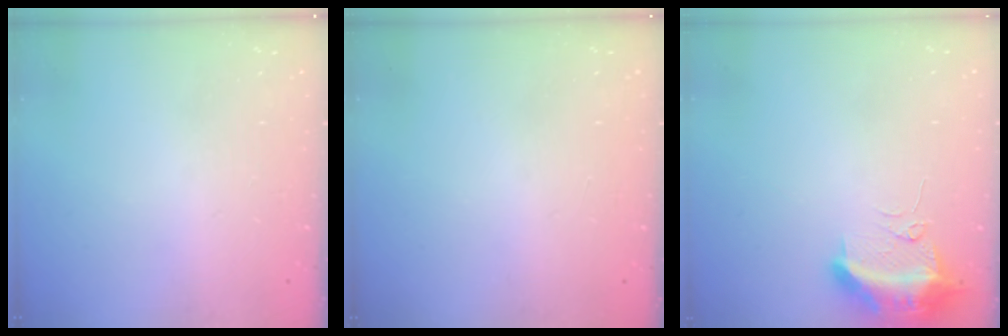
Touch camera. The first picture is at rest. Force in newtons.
{"total": 1.0, "press": 0.0, "slide": 1.0}
{"total": 11.0, "press": 10.9, "slide": 1.3}